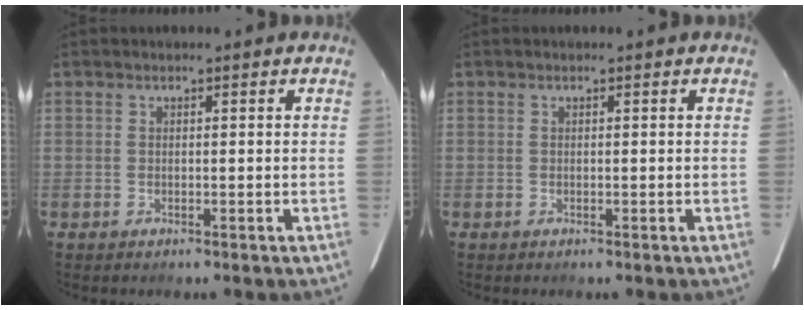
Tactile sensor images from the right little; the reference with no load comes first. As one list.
[{"total": 0.0}]